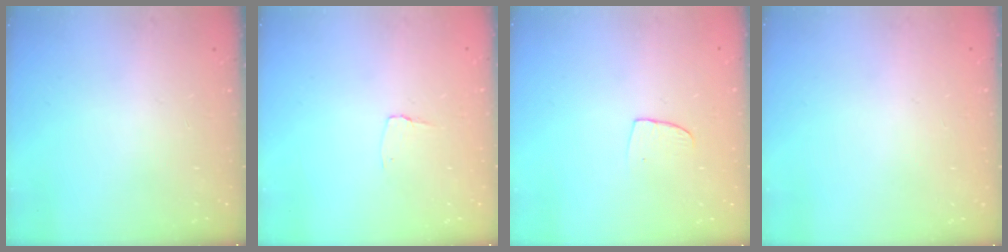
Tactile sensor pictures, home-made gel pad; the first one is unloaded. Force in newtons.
{"total": 2.9, "press": 2.9, "slide": 0.3}
{"total": 5.5, "press": 5.5, "slide": 0.4}
{"total": 0.7, "press": 0.6, "slide": 0.3}